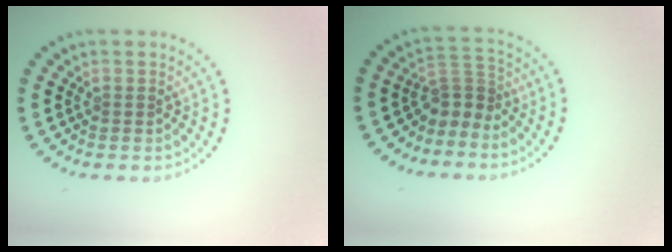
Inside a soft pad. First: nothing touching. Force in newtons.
{"total": 2.5, "press": 1.6, "slide": 1.9}